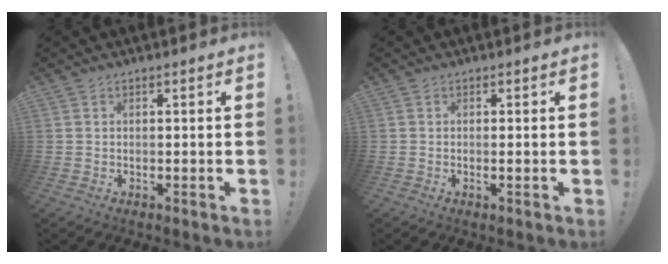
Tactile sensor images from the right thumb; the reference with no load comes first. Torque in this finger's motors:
{"motor_torque": [0.09, 0.05, -0.41, 0.07, 0.04]}